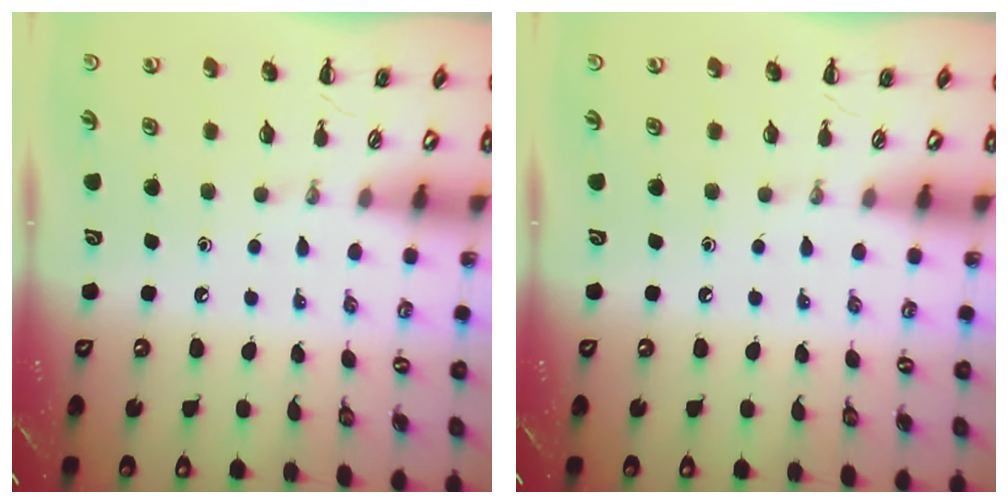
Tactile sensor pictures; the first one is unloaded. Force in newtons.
{"total": 0.0}